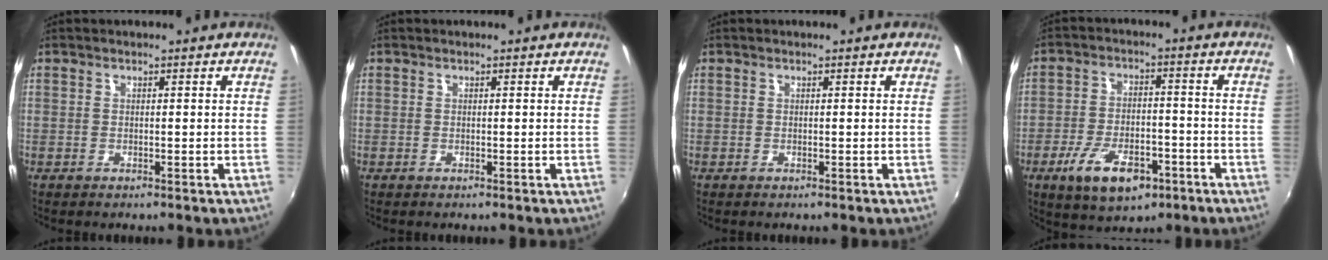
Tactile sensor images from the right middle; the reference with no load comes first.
{"total": 0.0}
{"total": 0.0}
{"total": 12.7, "force": [-6.7, 6.6, 8.5], "torque": [-0.175, -0.008, -0.101]}